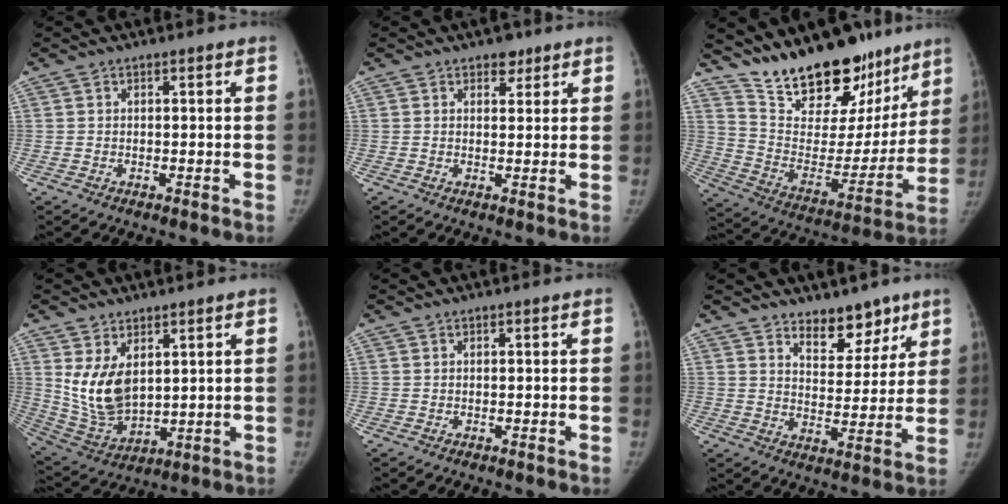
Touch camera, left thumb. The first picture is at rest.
{"total": 2.8, "force": [2.0, 1.7, 1.1], "torque": [0.002, -0.011, 0.026]}
{"total": 25.2, "force": [19.3, 10.9, 12.0], "torque": [-0.145, -0.100, 0.310]}
{"total": 11.3, "force": [3.7, 6.8, 8.3], "torque": [-0.142, -0.028, 0.094]}
{"total": 0.0}
{"total": 9.1, "force": [6.8, 4.7, 3.7], "torque": [-0.011, -0.047, 0.107]}